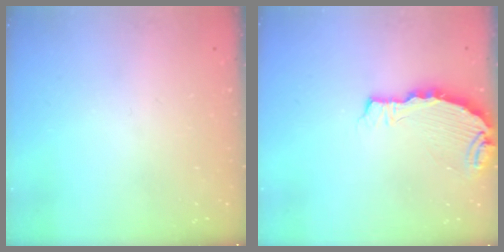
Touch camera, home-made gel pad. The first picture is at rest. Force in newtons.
{"total": 4.7, "press": 4.7, "slide": 0.4}